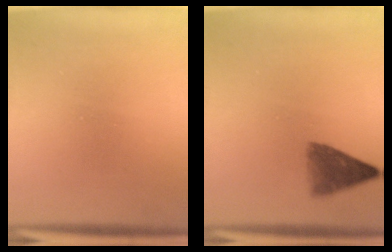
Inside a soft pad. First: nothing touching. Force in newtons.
{"total": 4.7}